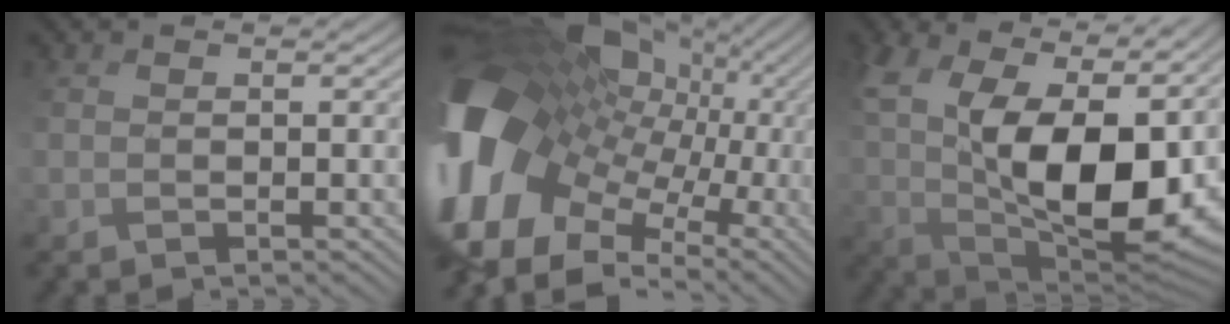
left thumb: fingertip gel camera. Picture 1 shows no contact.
{"total": 18.5, "force": [0.5, 13.0, 13.2], "torque": [-0.293, -0.010, 0.029]}
{"total": 18.1, "force": [5.6, 8.2, 15.2], "torque": [-0.266, 0.026, 0.103]}